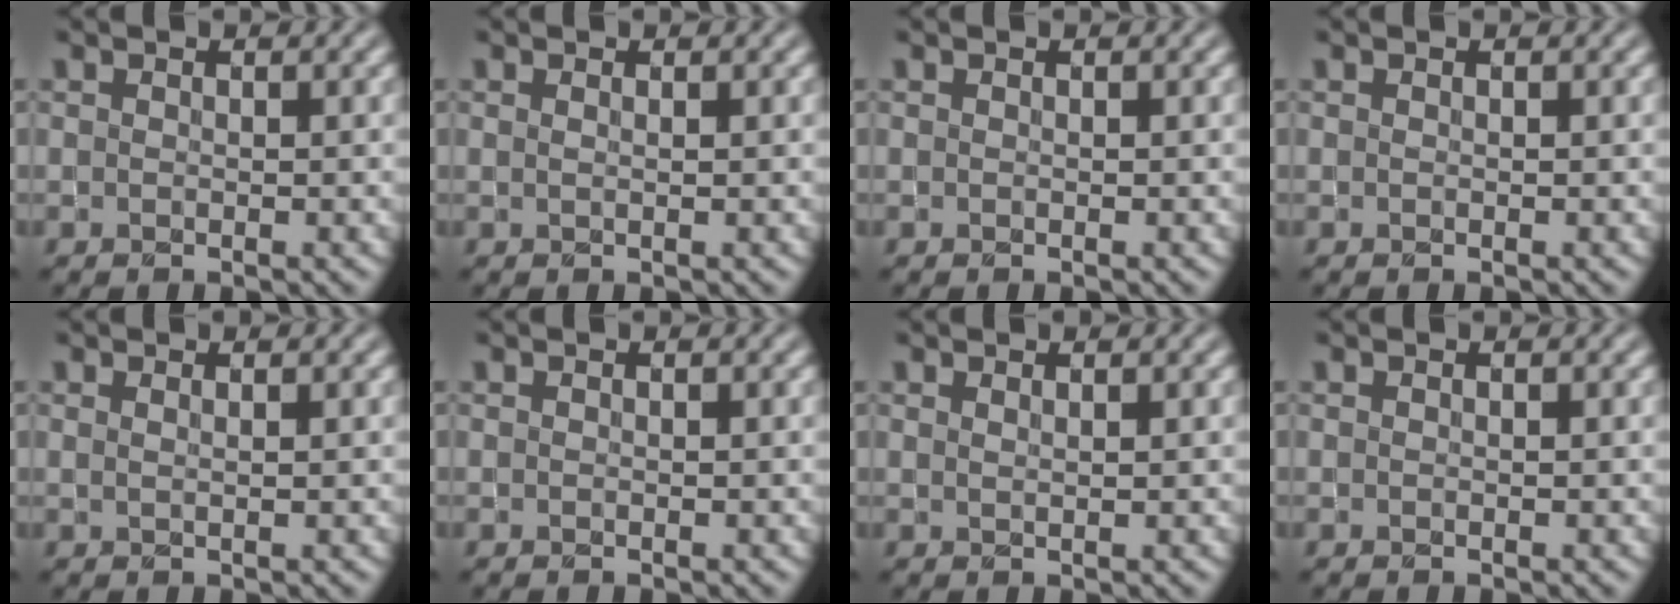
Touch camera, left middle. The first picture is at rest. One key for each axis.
{"total": 0.5, "fx": 0.2, "fy": 0.2, "fz": 0.4, "tx": -0.005, "ty": 0.000, "tz": 0.001}
{"total": 0.0}
{"total": 0.0}
{"total": 0.8, "fx": 0.4, "fy": 0.3, "fz": 0.6, "tx": -0.006, "ty": -0.001, "tz": 0.004}
{"total": 0.0}
{"total": 0.6, "fx": 0.5, "fy": 0.1, "fz": 0.3, "tx": -0.003, "ty": 0.000, "tz": 0.010}
{"total": 0.0}